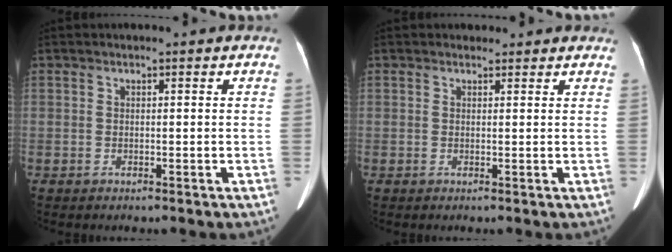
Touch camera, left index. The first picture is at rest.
{"total": 3.1, "force": [2.8, 1.2, 0.3], "torque": [-0.001, 0.014, 0.024]}